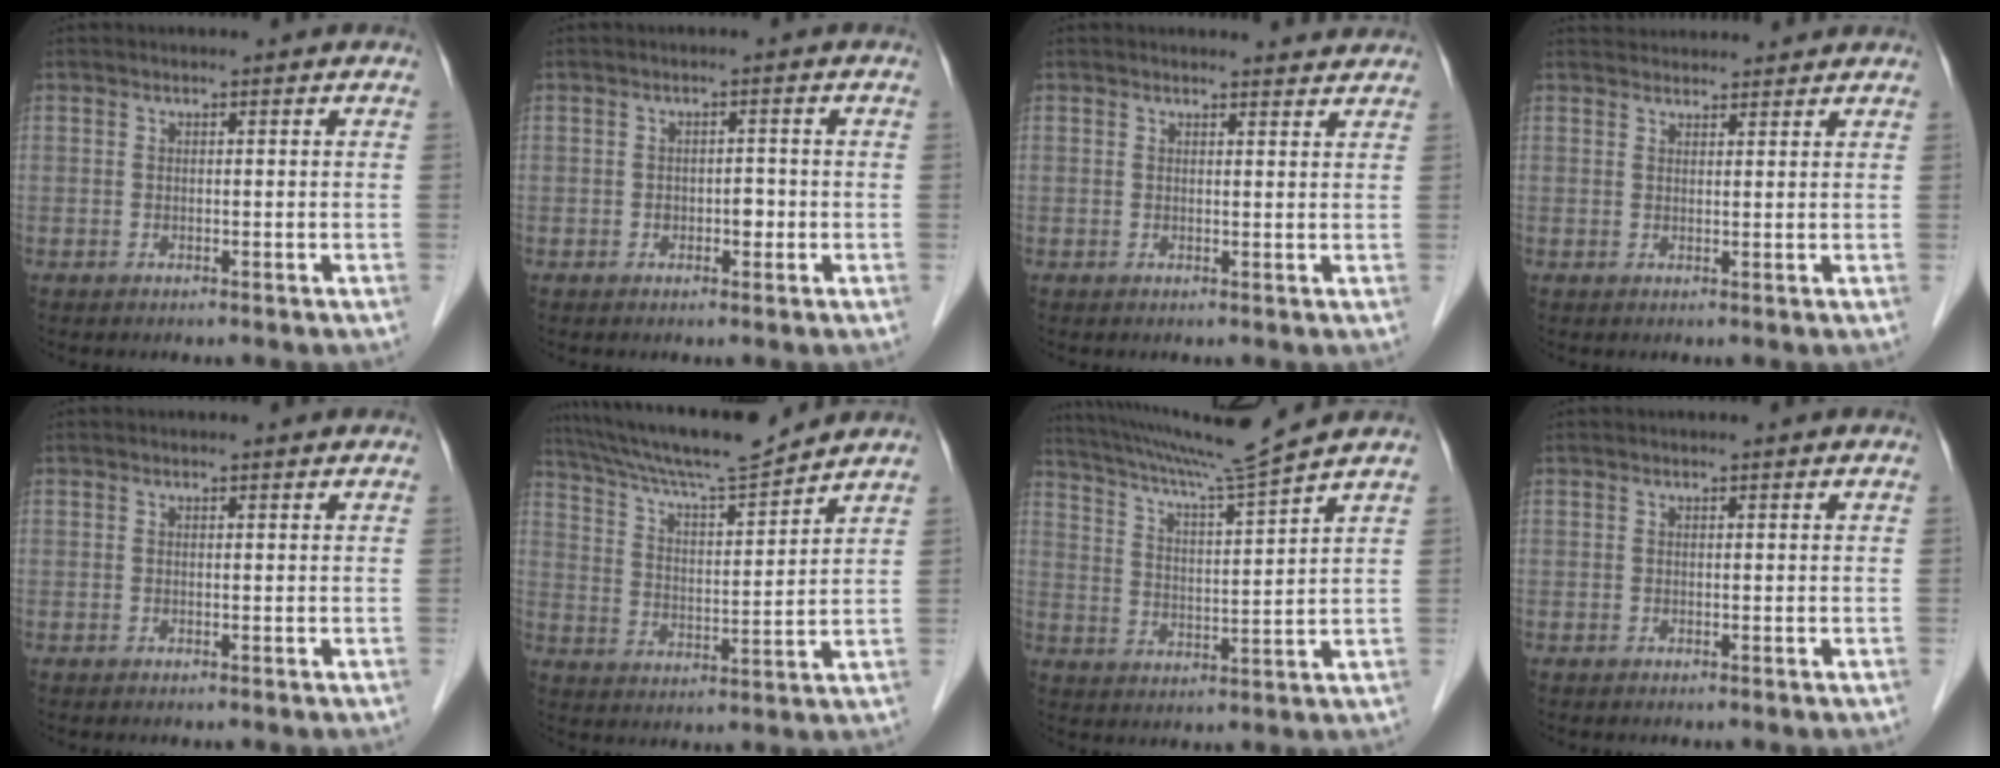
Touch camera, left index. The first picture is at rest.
{"total": 1.7, "force": [-0.6, 1.0, 1.2], "torque": [-0.016, 0.003, -0.007]}
{"total": 2.9, "force": [2.9, 0.4, 0.0], "torque": [-0.008, -0.003, 0.027]}
{"total": 6.6, "force": [6.4, 1.4, 1.0], "torque": [-0.011, 0.035, 0.085]}
{"total": 0.0}
{"total": 13.5, "force": [12.5, -0.7, 4.9], "torque": [-0.098, 0.004, 0.213]}
{"total": 11.8, "force": [10.6, -3.2, 4.2], "torque": [-0.084, -0.024, 0.183]}
{"total": 0.0}